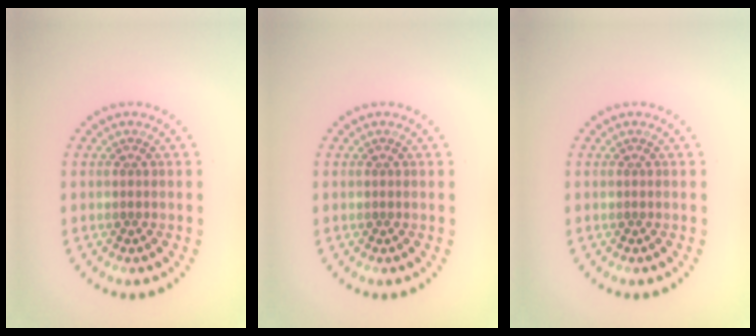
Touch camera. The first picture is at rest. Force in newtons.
{"total": 0.0}
{"total": 0.0}